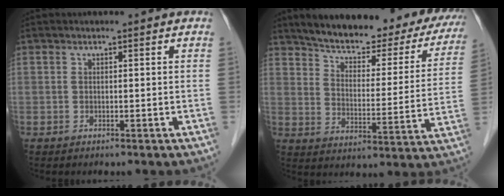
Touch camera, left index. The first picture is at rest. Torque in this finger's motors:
{"motor_torque": [0.06, -1.09, 0.30, 0.11]}